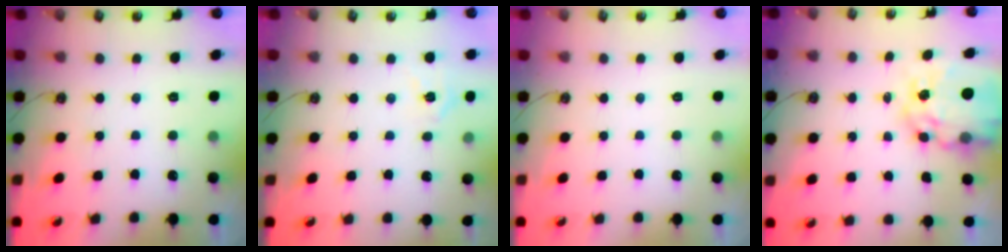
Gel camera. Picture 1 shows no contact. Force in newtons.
{"total": 6.4, "press": 6.3, "slide": 0.6}
{"total": 0.0}
{"total": 15.1, "press": 15.0, "slide": 1.3}